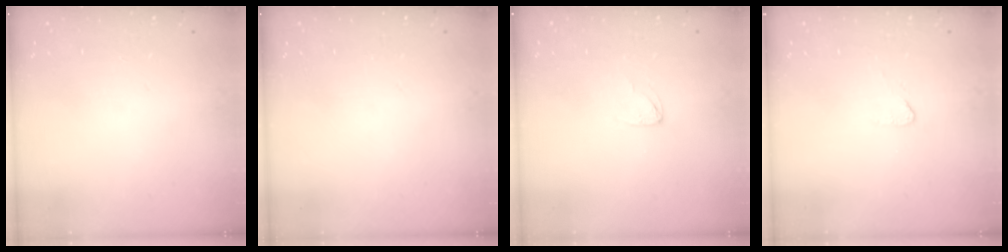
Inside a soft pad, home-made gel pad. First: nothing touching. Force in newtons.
{"total": 0.0}
{"total": 2.9, "press": 2.9, "slide": 0.2}
{"total": 2.7, "press": 2.7, "slide": 0.2}